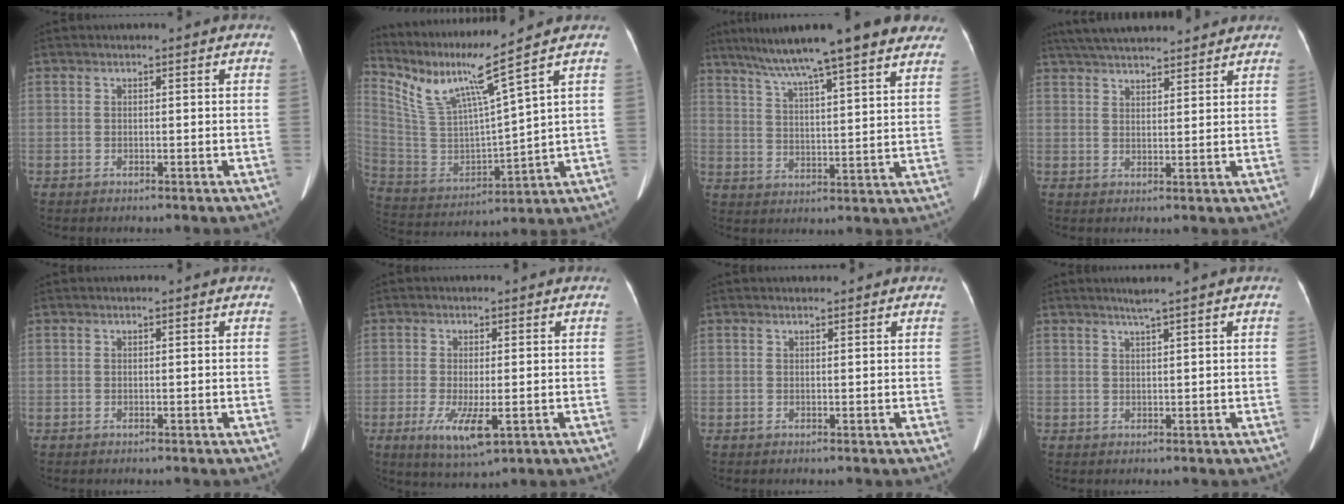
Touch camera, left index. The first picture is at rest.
{"total": 13.1, "force": [9.4, -1.4, 9.0], "torque": [-0.183, -0.002, 0.192]}
{"total": 21.6, "force": [17.4, 1.8, 12.7], "torque": [-0.204, 0.031, 0.241]}
{"total": 14.6, "force": [13.0, 2.9, 5.9], "torque": [-0.102, 0.046, 0.195]}
{"total": 0.0}
{"total": 6.0, "force": [-1.7, 1.7, 5.5], "torque": [-0.105, -0.015, -0.022]}
{"total": 1.1, "force": [1.0, 0.5, 0.1], "torque": [-0.007, 0.012, 0.013]}
{"total": 1.6, "force": [1.3, -0.5, 0.8], "torque": [-0.017, -0.001, 0.028]}